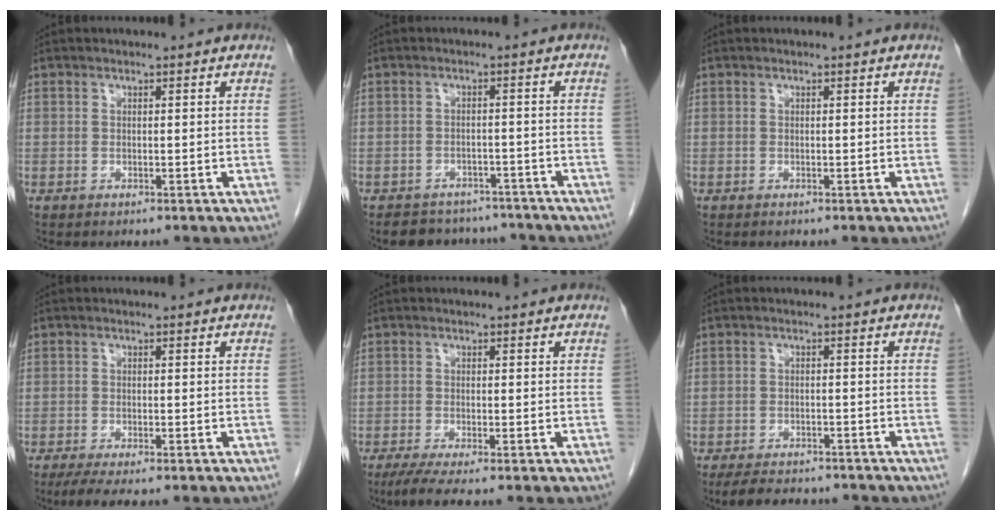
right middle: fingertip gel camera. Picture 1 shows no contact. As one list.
[{"total": 7.7, "force": [-6.9, 3.4, 0.8], "torque": [-0.002, 0.010, -0.085]}, {"total": 0.0}, {"total": 4.3, "force": [-3.3, 0.5, 2.7], "torque": [-0.046, -0.010, -0.053]}, {"total": 4.0, "force": [-2.9, -0.1, 2.7], "torque": [-0.052, -0.013, -0.056]}, {"total": 8.4, "force": [-7.4, 2.5, 3.1], "torque": [-0.049, -0.007, -0.105]}]